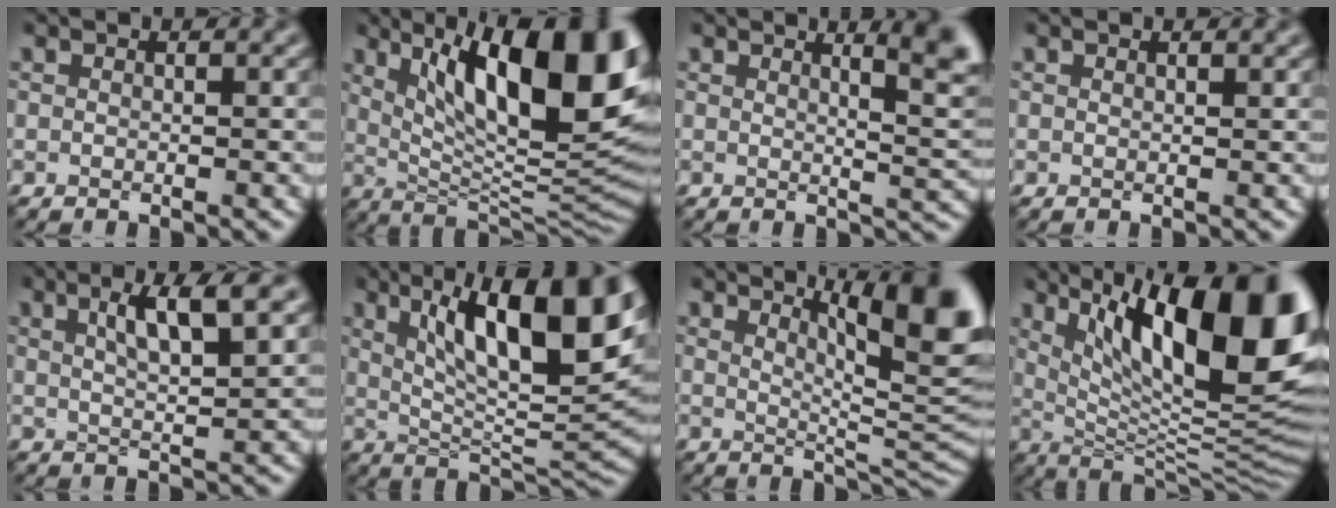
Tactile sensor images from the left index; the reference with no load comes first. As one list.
[{"total": 15.9, "force": [5.7, 5.8, 13.7], "torque": [-0.179, 0.002, 0.091]}, {"total": 4.9, "force": [2.6, 1.1, 4.0], "torque": [-0.035, 0.002, 0.033]}, {"total": 0.8, "force": [0.7, 0.1, 0.4], "torque": [-0.006, 0.000, 0.009]}, {"total": 5.3, "force": [2.6, 1.1, 4.5], "torque": [-0.065, 0.003, 0.040]}, {"total": 14.2, "force": [5.6, 4.5, 12.2], "torque": [-0.170, 0.004, 0.091]}, {"total": 11.2, "force": [5.4, 3.1, 9.3], "torque": [-0.079, 0.022, 0.067]}, {"total": 17.9, "force": [6.3, 6.4, 15.4], "torque": [-0.197, 0.017, 0.106]}]